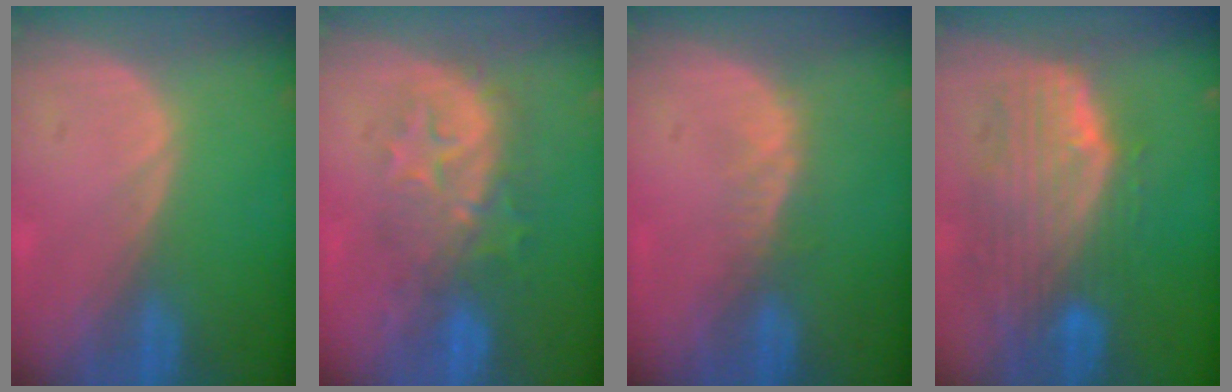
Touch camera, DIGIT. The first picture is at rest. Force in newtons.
{"total": 8.3, "press": 8.2, "slide": 1.1}
{"total": 2.3, "press": 1.9, "slide": 1.4}
{"total": 10.5, "press": 9.0, "slide": 5.4}